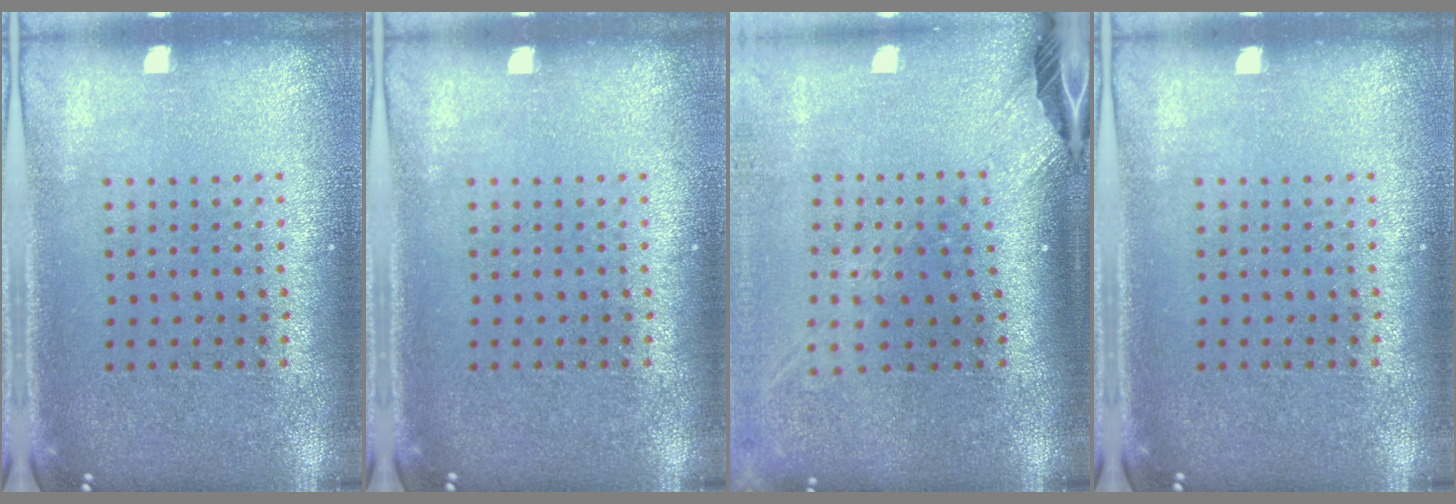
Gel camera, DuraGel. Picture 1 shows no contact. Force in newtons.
{"total": 0.0}
{"total": 2.6, "press": 1.8, "slide": 1.8}
{"total": 0.0}